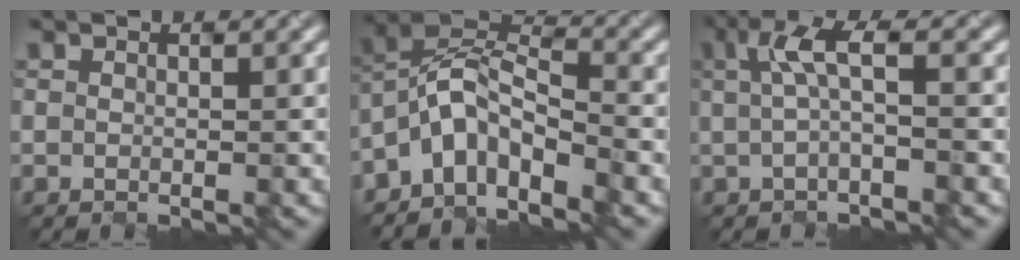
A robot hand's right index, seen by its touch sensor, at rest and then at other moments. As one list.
[{"total": 5.4, "force": [-3.8, 2.0, 3.3], "torque": [-0.055, 0.014, -0.080]}, {"total": 3.0, "force": [0.2, 0.5, 3.0], "torque": [-0.062, 0.009, 0.010]}]